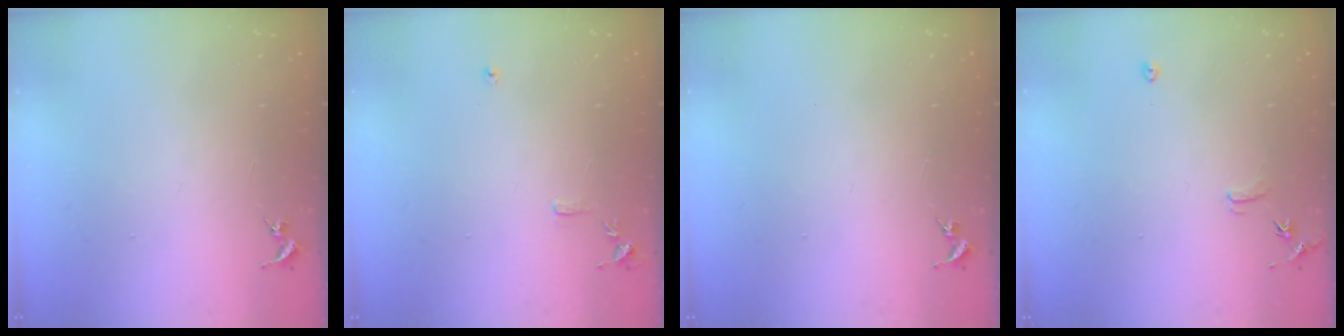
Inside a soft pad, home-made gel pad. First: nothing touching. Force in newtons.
{"total": 7.8, "press": 7.8, "slide": 0.8}
{"total": 0.0}
{"total": 6.9, "press": 6.9, "slide": 0.7}